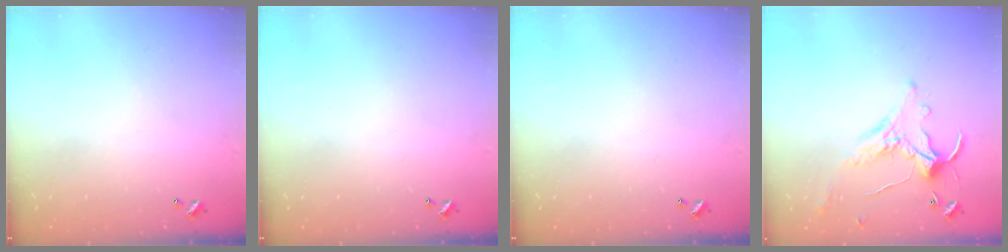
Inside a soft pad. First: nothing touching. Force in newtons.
{"total": 0.0}
{"total": 0.0}
{"total": 1.1, "press": 0.3, "slide": 1.0}